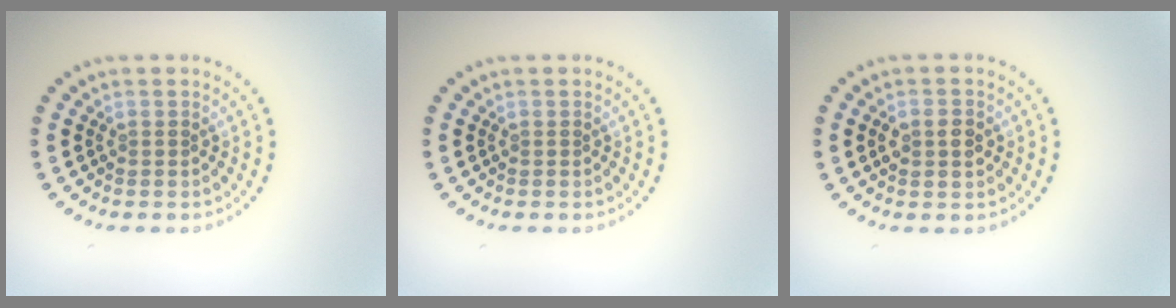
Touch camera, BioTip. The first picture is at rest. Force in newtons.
{"total": 0.0}
{"total": 2.7, "press": 2.7, "slide": 0.2}